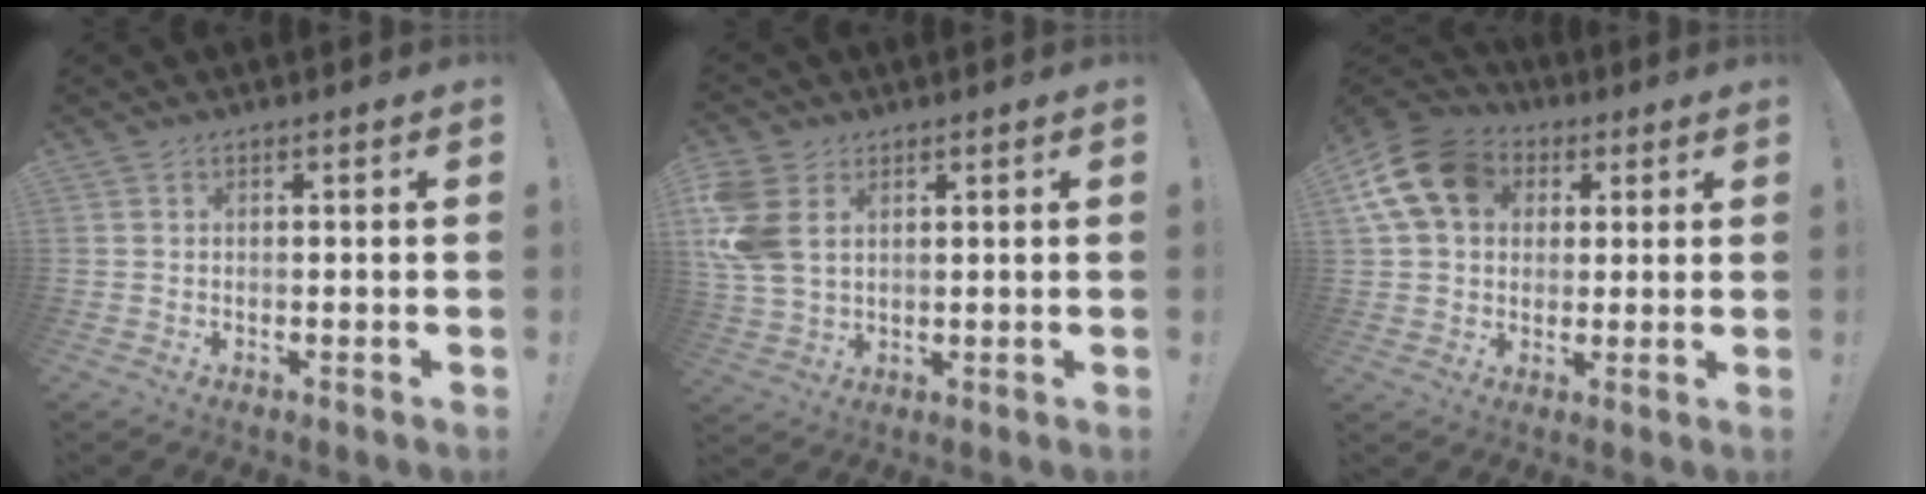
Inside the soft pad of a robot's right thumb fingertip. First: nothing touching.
{"total": 11.7, "force": [3.5, 8.2, 7.6], "torque": [-0.160, -0.010, 0.072]}
{"total": 15.2, "force": [5.0, 11.7, 8.4], "torque": [-0.147, -0.007, 0.100]}